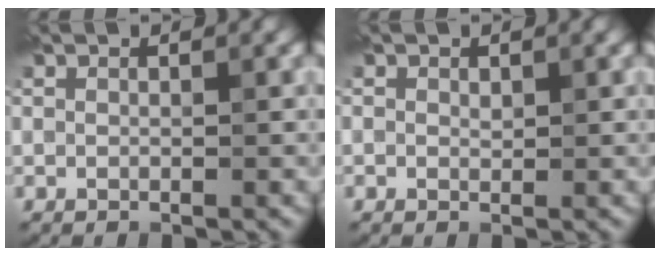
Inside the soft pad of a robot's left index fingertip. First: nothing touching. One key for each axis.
{"total": 0.6, "fx": 0.2, "fy": 0.4, "fz": 0.3, "tx": -0.005, "ty": -0.001, "tz": 0.001}